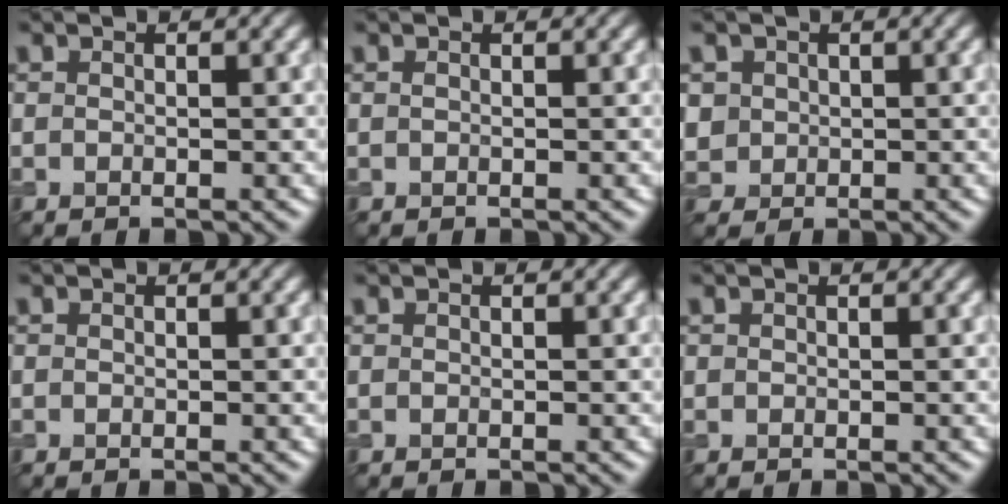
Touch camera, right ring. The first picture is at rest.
{"total": 0.0}
{"total": 2.3, "force": [0.6, 2.2, 0.6], "torque": [-0.023, 0.003, 0.026]}
{"total": 0.0}
{"total": 0.0}
{"total": 0.0}